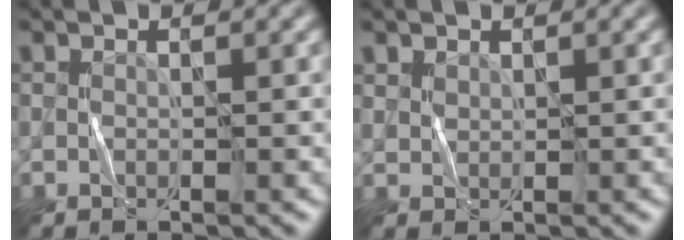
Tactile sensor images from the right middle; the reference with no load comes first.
{"total": 1.0, "force": [0.7, 0.7, 0.3], "torque": [-0.011, 0.001, 0.019]}